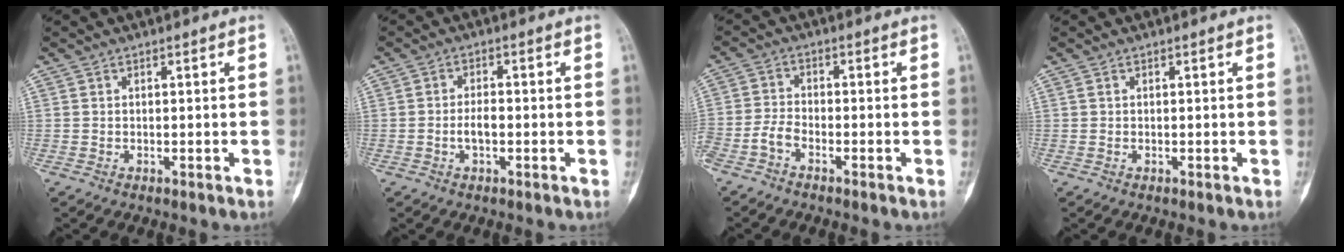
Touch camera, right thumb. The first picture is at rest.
{"total": 2.8, "force": [-0.8, 1.2, 2.3], "torque": [-0.046, 0.009, -0.016]}
{"total": 3.6, "force": [-2.4, 1.5, 2.2], "torque": [-0.054, 0.016, -0.053]}
{"total": 0.0}